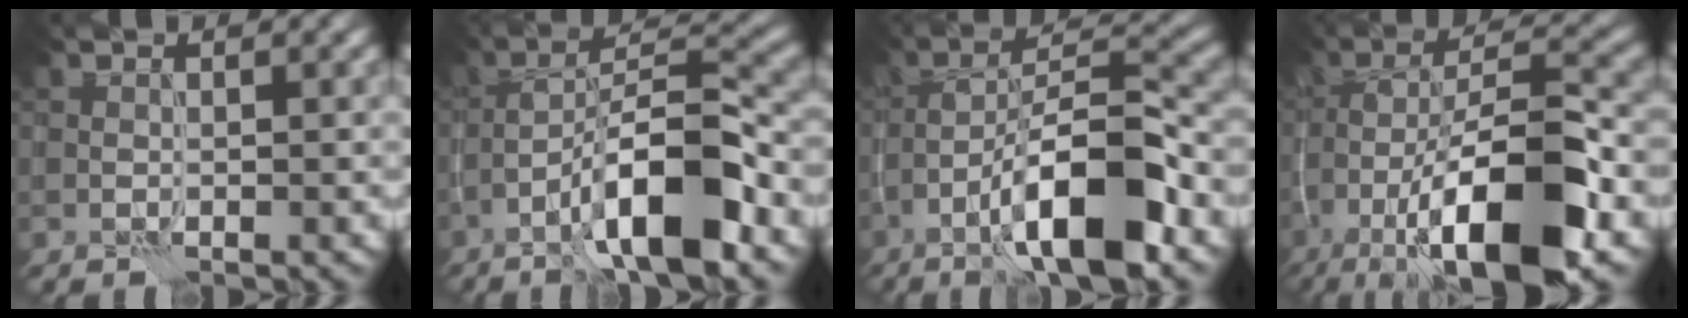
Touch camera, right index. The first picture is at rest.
{"total": 9.7, "force": [-4.8, 2.3, 8.1], "torque": [-0.129, 0.022, -0.087]}
{"total": 10.7, "force": [-5.2, 2.7, 8.9], "torque": [-0.142, 0.018, -0.092]}
{"total": 13.6, "force": [-6.7, 4.3, 11.1], "torque": [-0.197, 0.004, -0.115]}